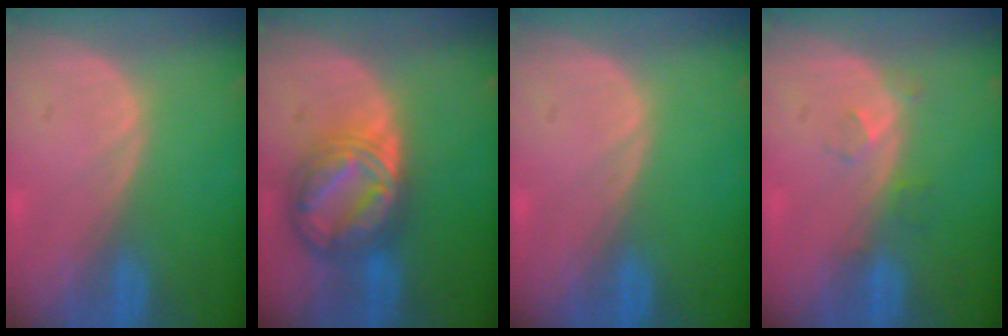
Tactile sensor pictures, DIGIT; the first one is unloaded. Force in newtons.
{"total": 8.8, "press": 8.8, "slide": 0.6}
{"total": 0.0}
{"total": 2.7, "press": 2.3, "slide": 1.5}